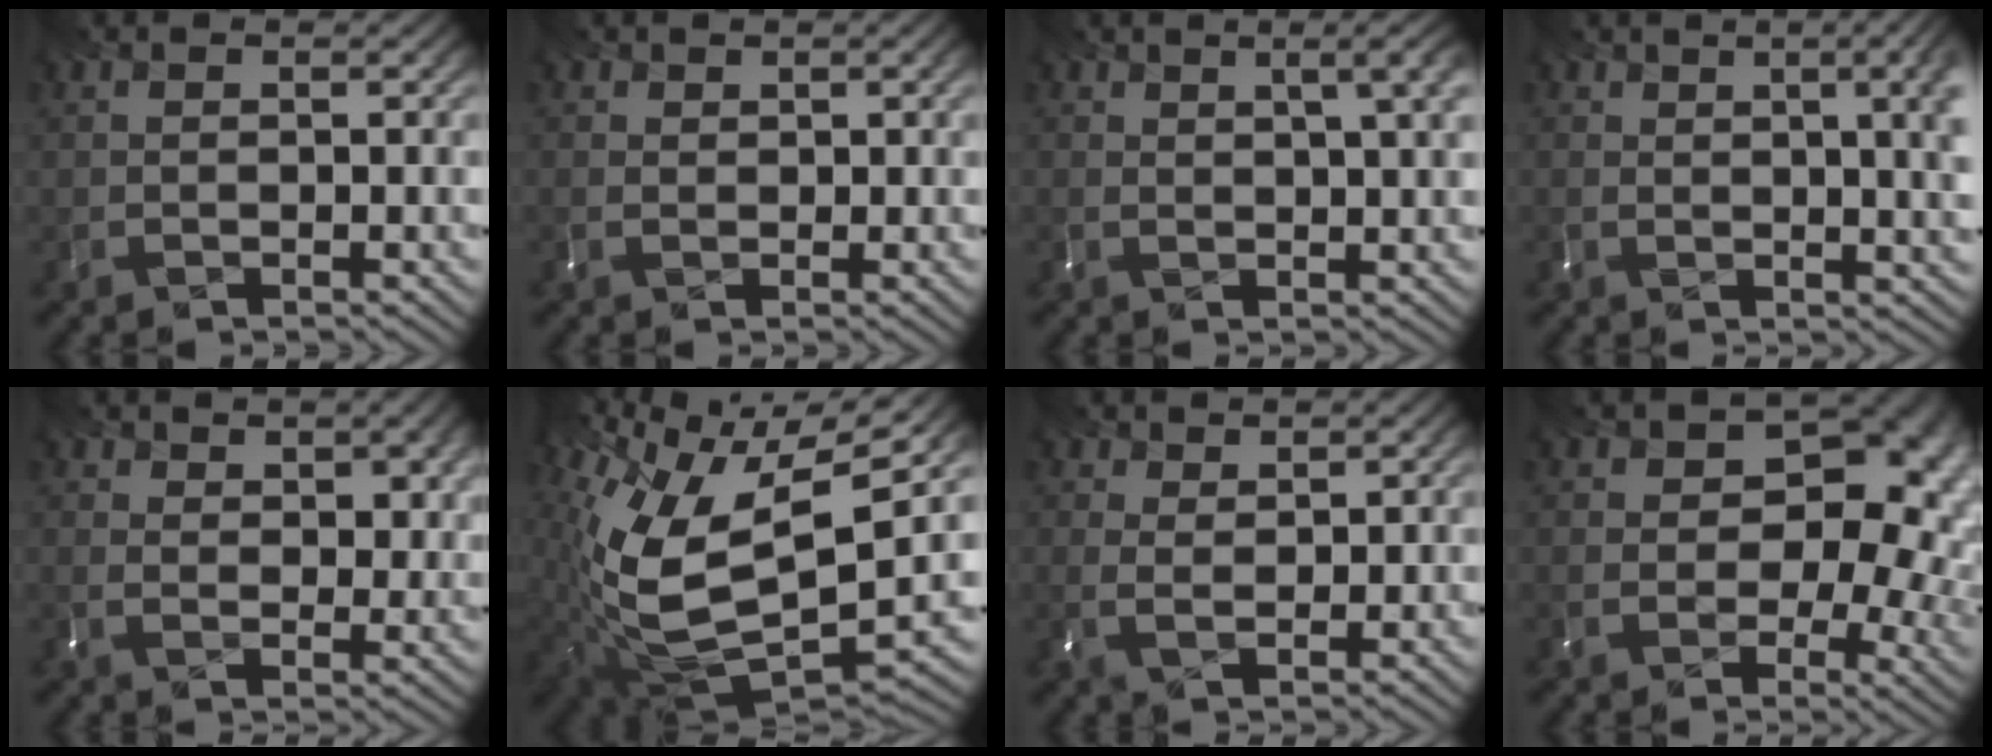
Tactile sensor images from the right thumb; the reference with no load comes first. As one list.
[{"total": 0.8, "force": [0.2, -0.3, -0.7], "torque": [-0.003, -0.007, 0.032]}, {"total": 4.1, "force": [2.0, 0.9, 3.4], "torque": [-0.059, 0.008, 0.051]}, {"total": 7.7, "force": [2.4, 2.7, 6.7], "torque": [-0.092, 0.019, 0.050]}, {"total": 4.1, "force": [2.4, 2.5, 2.0], "torque": [-0.056, -0.016, 0.076]}, {"total": 13.6, "force": [0.8, 7.6, 11.3], "torque": [-0.265, -0.029, 0.042]}, {"total": 1.0, "force": [0.8, 0.1, -0.5], "torque": [-0.018, -0.010, 0.044]}, {"total": 13.9, "force": [2.1, 10.0, 9.4], "torque": [-0.131, -0.017, 0.076]}]